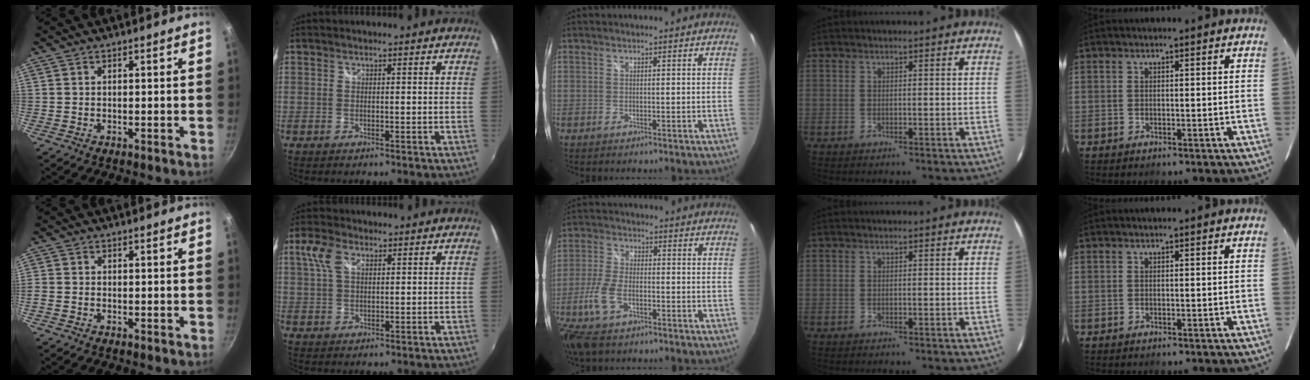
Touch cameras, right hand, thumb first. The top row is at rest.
{"thumb": {"total": 0.9, "force": [-0.6, 0.6, 0.4], "torque": [-0.013, 0.002, -0.014]}, "index": {"total": 5.1, "force": [1.9, 2.8, 3.8], "torque": [-0.081, 0.014, 0.038]}, "middle": {"total": 10.9, "force": [-5.8, 5.3, 7.5], "torque": [-0.174, -0.013, -0.113]}}